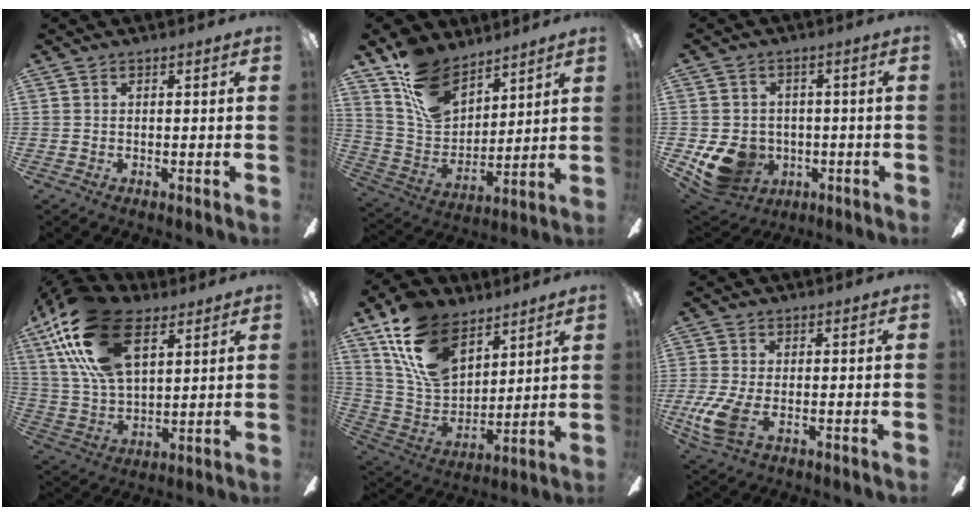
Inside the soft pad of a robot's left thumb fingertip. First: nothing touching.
{"total": 15.0, "force": [10.6, 8.7, 6.2], "torque": [-0.129, -0.051, 0.207]}
{"total": 11.9, "force": [-3.8, 9.7, 5.8], "torque": [-0.131, 0.015, -0.060]}
{"total": 24.6, "force": [12.0, 12.8, 17.2], "torque": [-0.352, -0.030, 0.211]}
{"total": 18.8, "force": [11.5, 10.9, 10.2], "torque": [-0.218, -0.048, 0.216]}
{"total": 8.0, "force": [-1.8, 4.1, 6.7], "torque": [-0.157, -0.009, -0.033]}